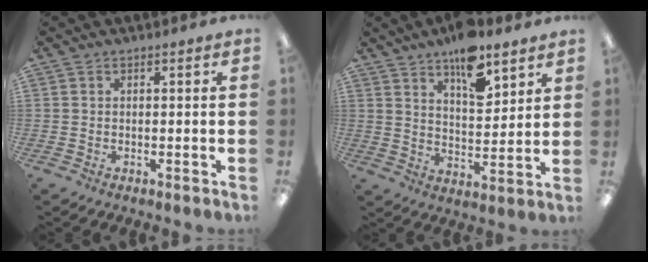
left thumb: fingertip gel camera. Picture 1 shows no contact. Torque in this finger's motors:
{"motor_torque": [1.82, 1.04, 1.31, -0.89, 0.11]}